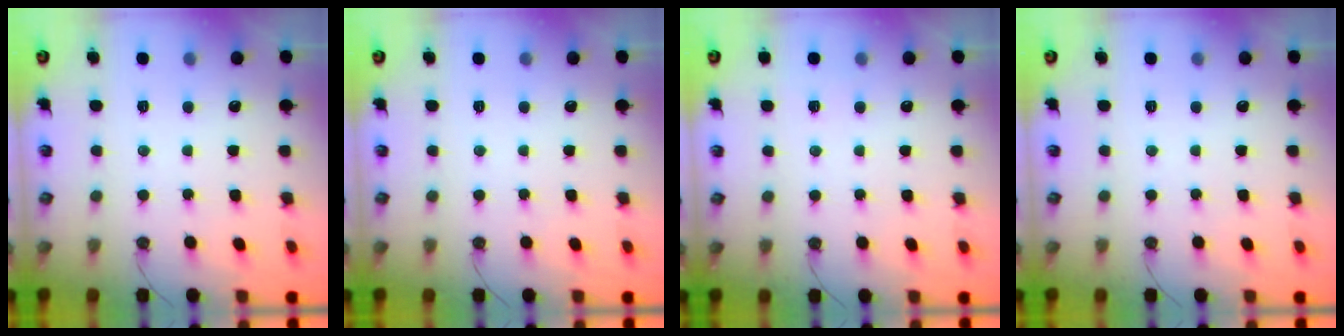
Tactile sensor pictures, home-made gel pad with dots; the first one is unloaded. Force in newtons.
{"total": 0.0}
{"total": 2.8, "press": 1.8, "slide": 2.2}
{"total": 0.0}